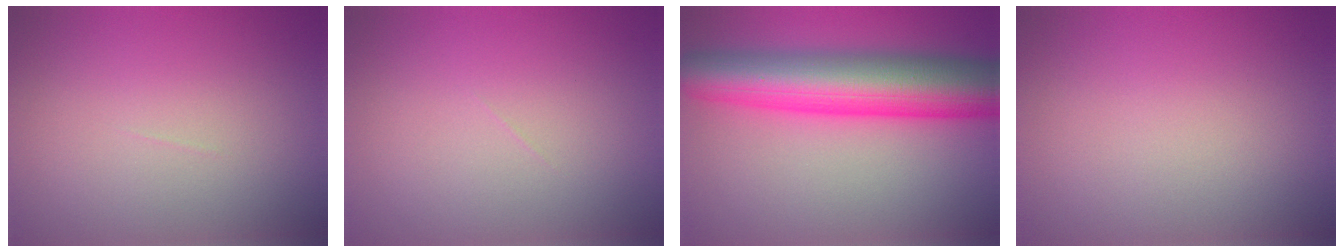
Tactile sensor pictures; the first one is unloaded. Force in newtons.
{"total": 0.0}
{"total": 11.1, "press": 11.1, "slide": 0.2}
{"total": 0.0}